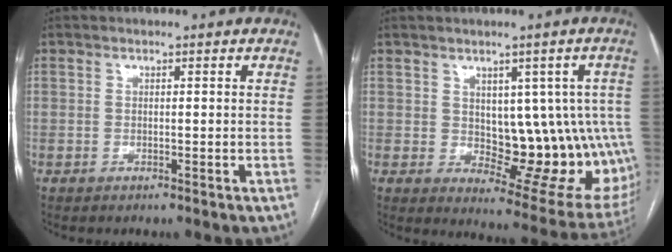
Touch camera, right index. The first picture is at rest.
{"total": 14.6, "force": [0.3, 7.4, 12.6], "torque": [-0.124, 0.010, 0.025]}